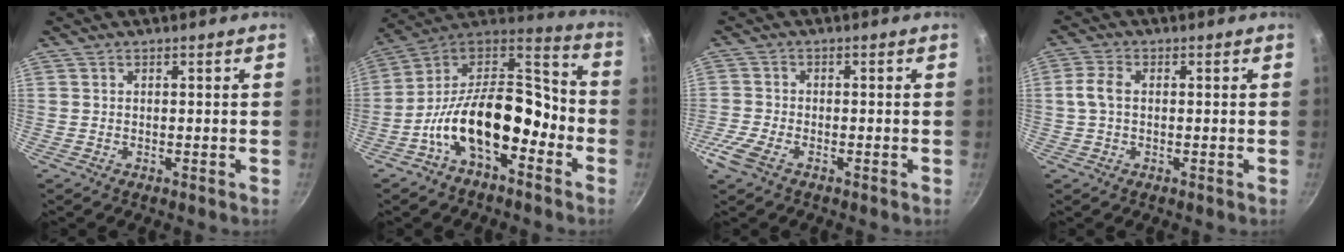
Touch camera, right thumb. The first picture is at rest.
{"total": 19.7, "force": [-6.3, 10.0, 15.7], "torque": [-0.236, 0.083, -0.110]}
{"total": 5.0, "force": [-2.8, 2.4, 3.4], "torque": [-0.094, 0.004, -0.058]}
{"total": 3.9, "force": [0.2, 2.4, 3.0], "torque": [-0.073, 0.010, 0.000]}